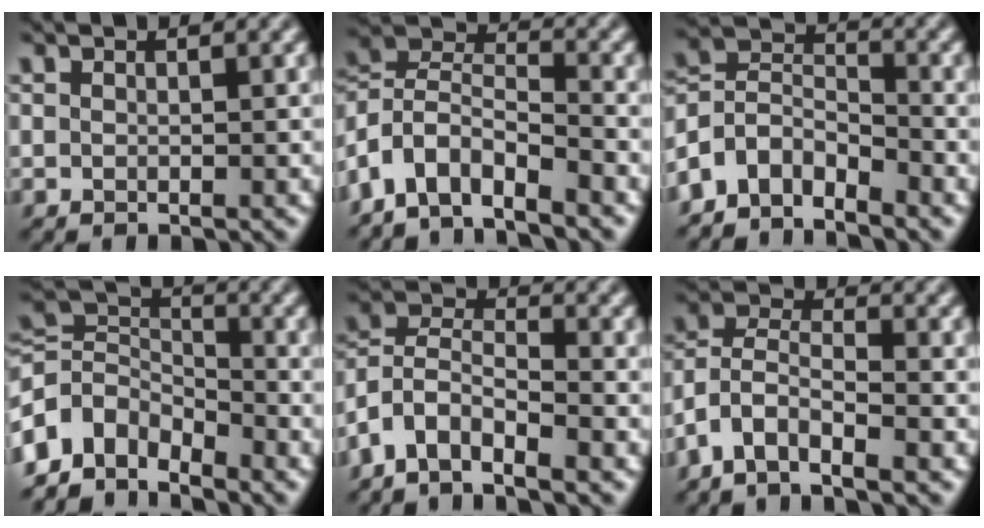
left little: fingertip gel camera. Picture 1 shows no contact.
{"total": 6.1, "force": [-4.8, 2.3, 3.1], "torque": [-0.054, 0.006, -0.102]}
{"total": 4.8, "force": [-3.9, 2.2, 1.8], "torque": [-0.035, 0.005, -0.085]}
{"total": 5.9, "force": [-4.2, 3.4, 2.5], "torque": [-0.048, 0.005, -0.095]}
{"total": 5.4, "force": [-4.0, 2.1, 2.9], "torque": [-0.055, 0.007, -0.088]}
{"total": 4.9, "force": [-3.4, 1.7, 3.0], "torque": [-0.062, 0.007, -0.077]}